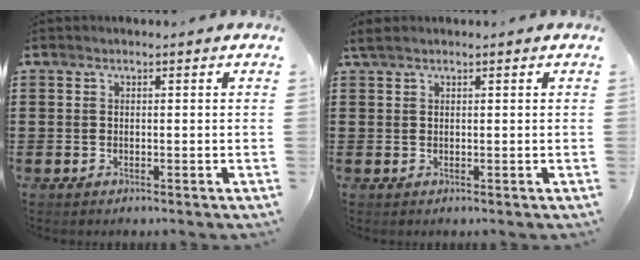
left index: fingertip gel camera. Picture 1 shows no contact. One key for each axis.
{"total": 1.1, "fx": 0.7, "fy": 0.3, "fz": 0.8, "tx": -0.017, "ty": 0.002, "tz": 0.013}